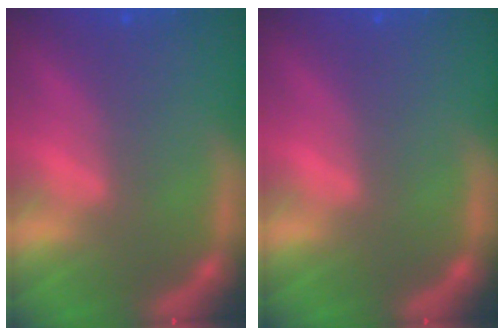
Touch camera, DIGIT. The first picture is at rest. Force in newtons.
{"total": 0.0}